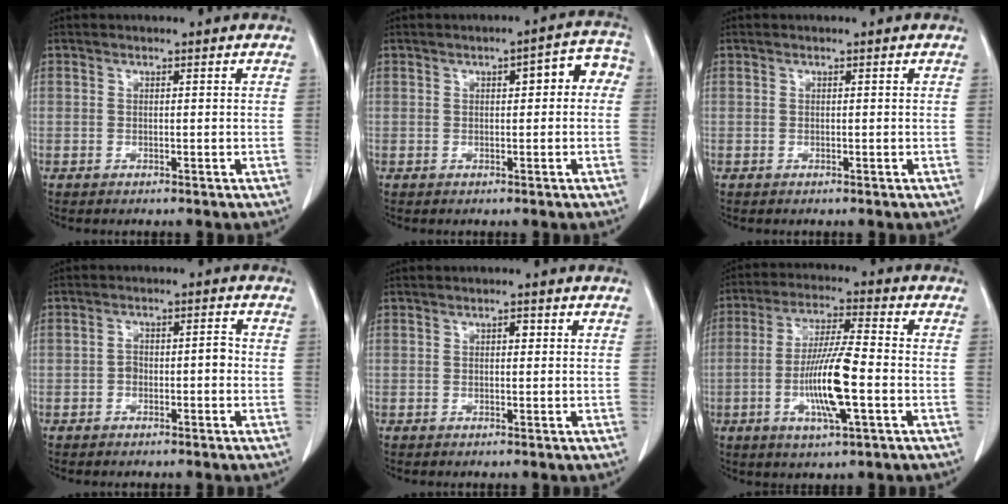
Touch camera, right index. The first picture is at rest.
{"total": 5.3, "force": [0.9, 2.0, 4.8], "torque": [-0.049, 0.034, 0.004]}
{"total": 0.0}
{"total": 3.3, "force": [-1.0, 1.5, 2.8], "torque": [-0.042, 0.017, -0.014]}
{"total": 0.9, "force": [0.2, 0.5, 0.7], "torque": [-0.008, 0.003, 0.002]}
{"total": 11.5, "force": [-2.9, 1.0, 11.1], "torque": [-0.215, -0.006, -0.056]}